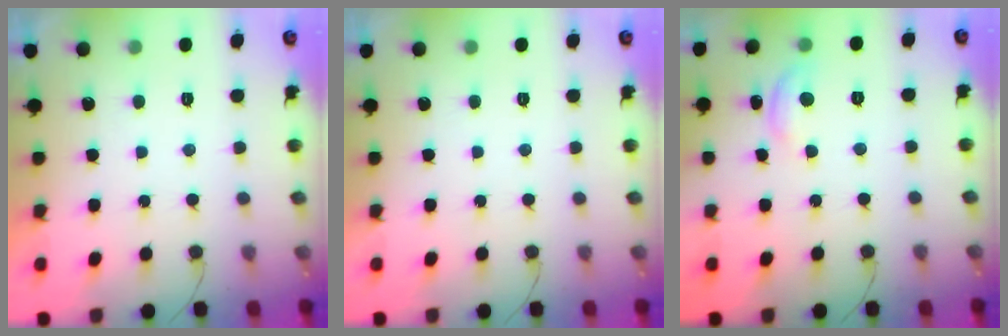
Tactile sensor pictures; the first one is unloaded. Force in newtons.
{"total": 0.0}
{"total": 6.6, "press": 6.6, "slide": 0.6}